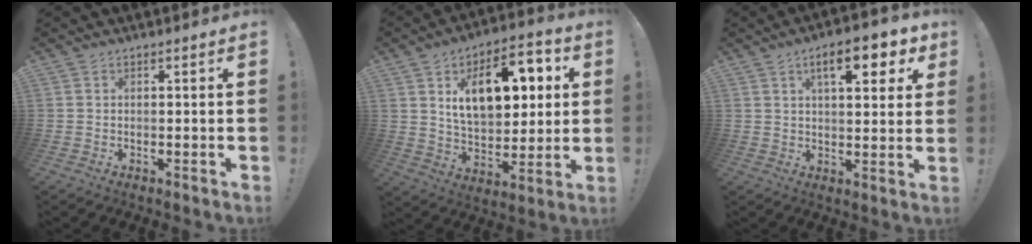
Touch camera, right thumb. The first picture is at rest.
{"total": 18.4, "force": [6.4, 10.5, 13.7], "torque": [-0.196, -0.014, 0.109]}
{"total": 11.2, "force": [5.0, 3.9, 9.2], "torque": [-0.124, -0.013, 0.076]}